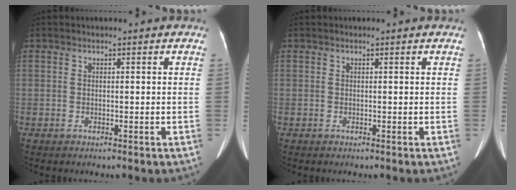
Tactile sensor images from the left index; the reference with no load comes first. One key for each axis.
{"total": 0.0}